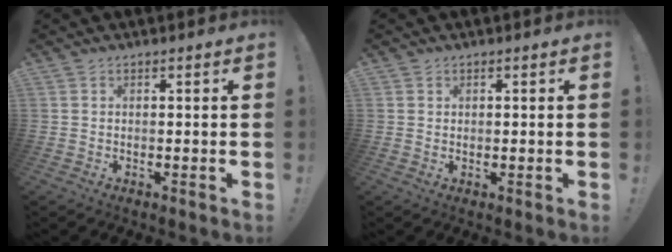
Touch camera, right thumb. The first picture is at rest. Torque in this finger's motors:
{"motor_torque": [-0.02, -0.42, 0.01, -0.07, -0.01]}